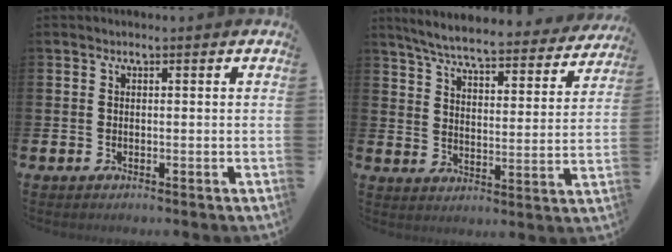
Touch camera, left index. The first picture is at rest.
{"total": 6.4, "force": [5.9, 0.7, 2.4], "torque": [-0.066, -0.044, 0.096]}